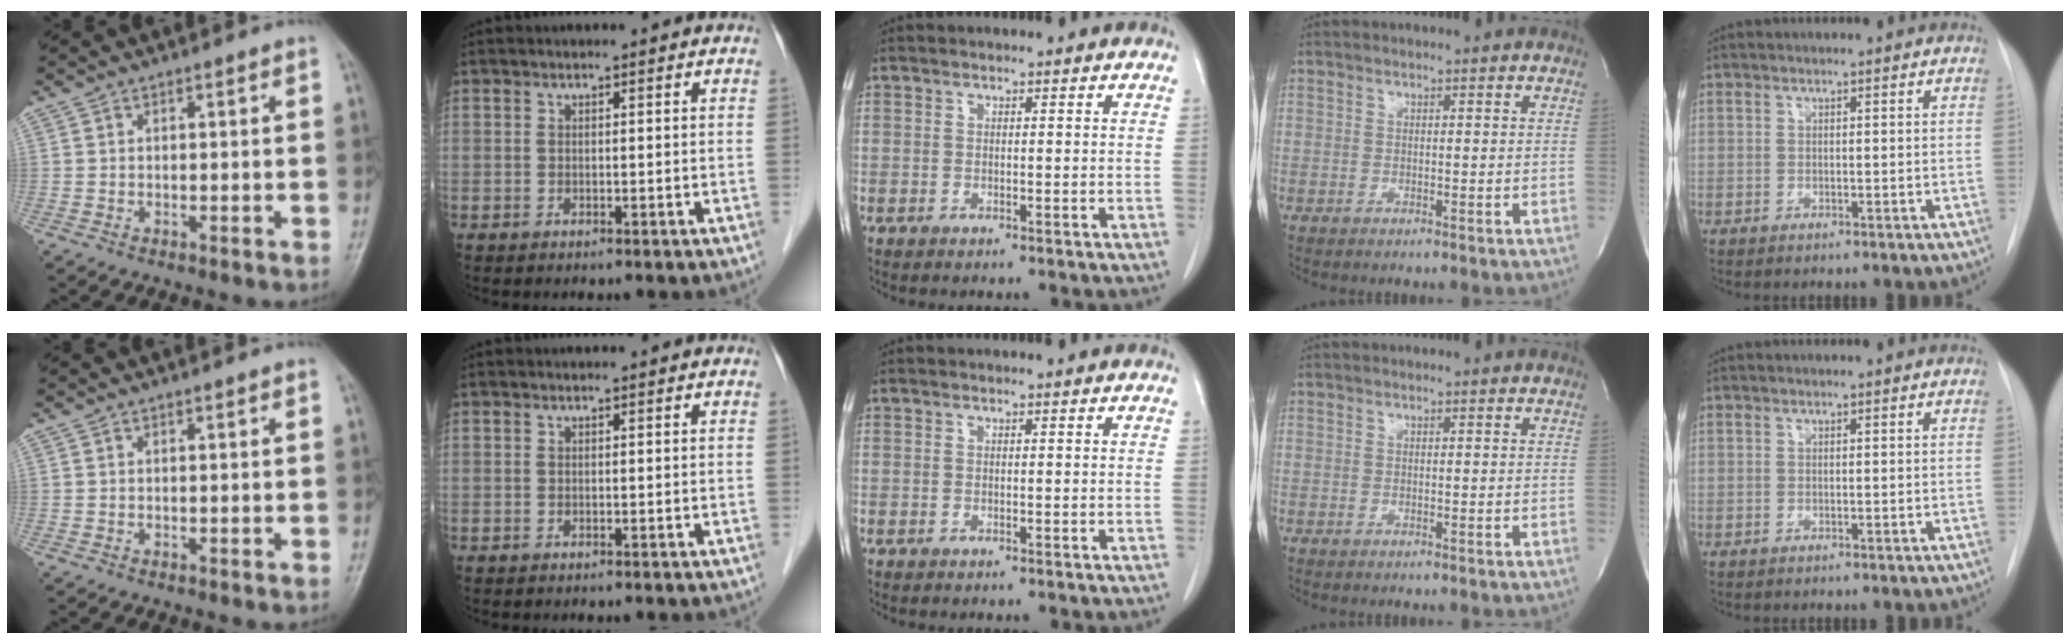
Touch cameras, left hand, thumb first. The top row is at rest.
{}